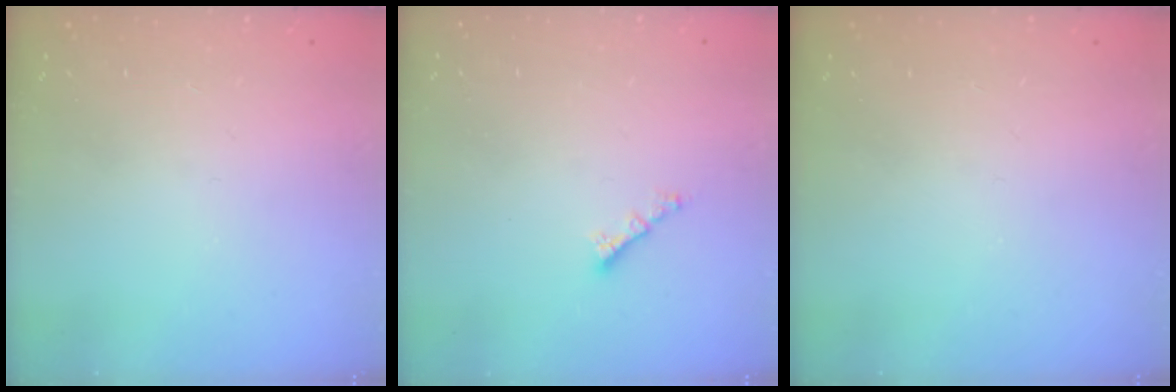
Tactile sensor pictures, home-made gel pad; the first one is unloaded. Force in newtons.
{"total": 1.8, "press": 1.8, "slide": 0.2}
{"total": 0.0}